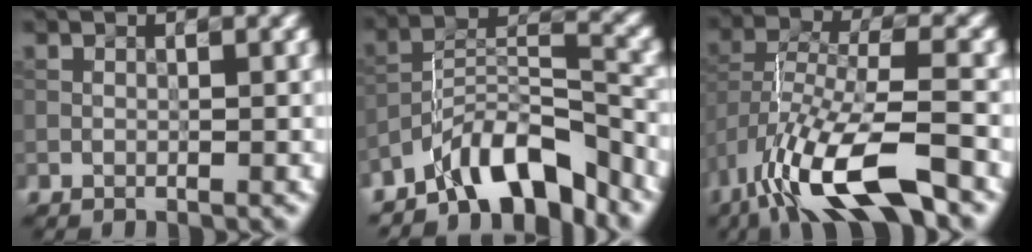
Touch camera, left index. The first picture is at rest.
{"total": 7.2, "force": [-5.8, 2.2, 3.7], "torque": [-0.051, 0.011, -0.109]}
{"total": 10.1, "force": [-5.9, 3.3, 7.5], "torque": [-0.145, 0.005, -0.114]}